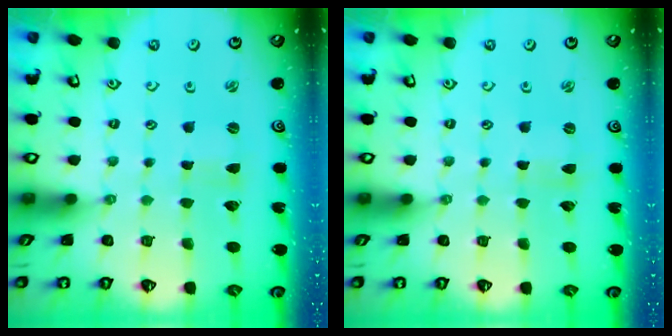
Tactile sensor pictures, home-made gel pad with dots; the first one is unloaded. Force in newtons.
{"total": 0.0}